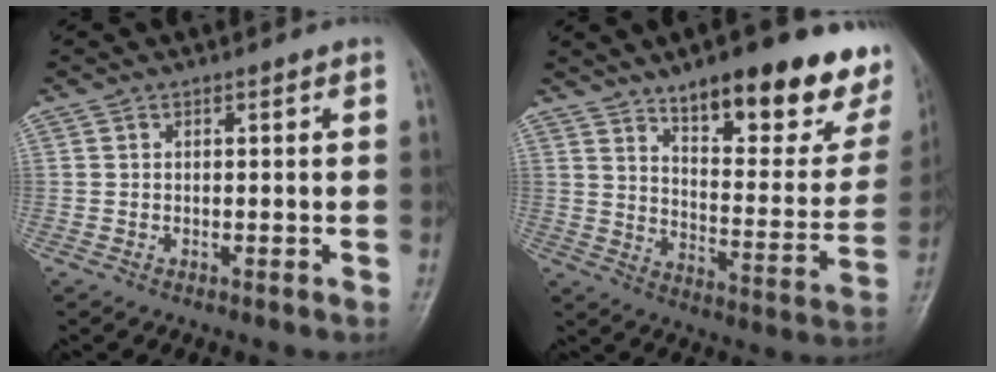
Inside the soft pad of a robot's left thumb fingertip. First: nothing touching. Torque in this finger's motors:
{"motor_torque": [0.90, 0.85, 1.48, -1.30, 0.09]}